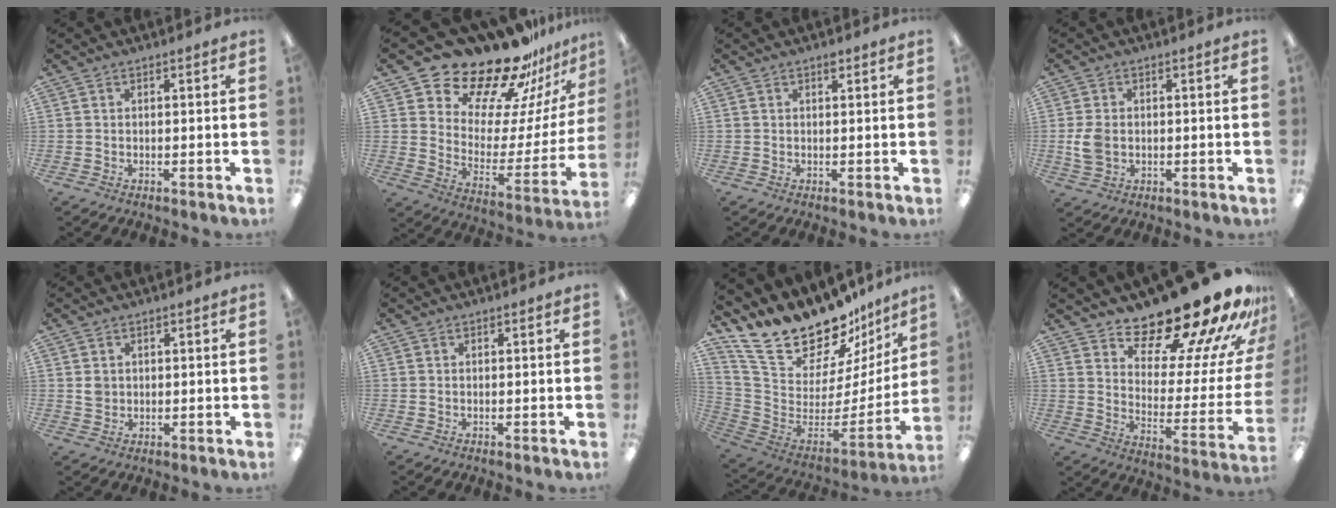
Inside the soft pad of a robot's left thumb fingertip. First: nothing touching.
{"total": 22.2, "force": [19.4, 8.6, 6.4], "torque": [-0.093, -0.158, 0.340]}
{"total": 1.1, "force": [0.8, 0.4, 0.6], "torque": [-0.006, -0.002, 0.013]}
{"total": 5.6, "force": [-0.3, 4.1, 3.8], "torque": [-0.079, 0.000, -0.008]}
{"total": 2.4, "force": [0.7, 2.2, 0.7], "torque": [-0.009, 0.001, 0.011]}
{"total": 0.0}
{"total": 23.1, "force": [18.3, 10.3, 9.4], "torque": [-0.150, -0.147, 0.338]}
{"total": 21.9, "force": [18.5, 6.1, 10.0], "torque": [-0.128, -0.146, 0.304]}